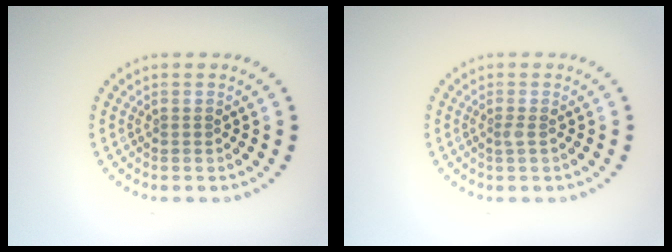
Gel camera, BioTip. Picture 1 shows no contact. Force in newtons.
{"total": 0.6, "press": 0.5, "slide": 0.3}